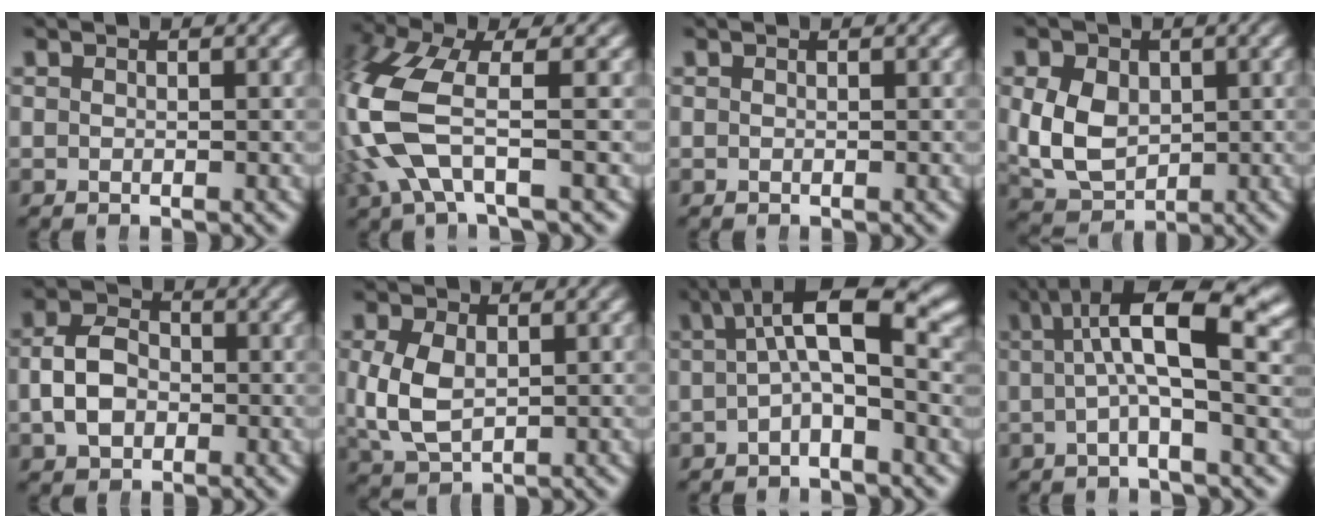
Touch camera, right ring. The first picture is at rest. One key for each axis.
{"total": 7.7, "fx": -0.3, "fy": 4.7, "fz": 6.1, "tx": -0.183, "ty": -0.024, "tz": 0.001}
{"total": 0.0}
{"total": 7.3, "fx": -0.6, "fy": 6.1, "fz": 4.0, "tx": -0.096, "ty": -0.037, "tz": 0.012}
{"total": 5.1, "fx": -0.7, "fy": 4.0, "fz": 3.1, "tx": -0.063, "ty": -0.009, "tz": -0.006}
{"total": 5.0, "fx": -0.3, "fy": 3.9, "fz": 3.2, "tx": -0.091, "ty": -0.017, "tz": 0.014}
{"total": 6.0, "fx": 0.8, "fy": 2.6, "fz": 5.4, "tx": -0.092, "ty": 0.006, "tz": 0.007}
{"total": 8.0, "fx": 1.9, "fy": 3.3, "fz": 7.1, "tx": -0.119, "ty": 0.013, "tz": 0.018}